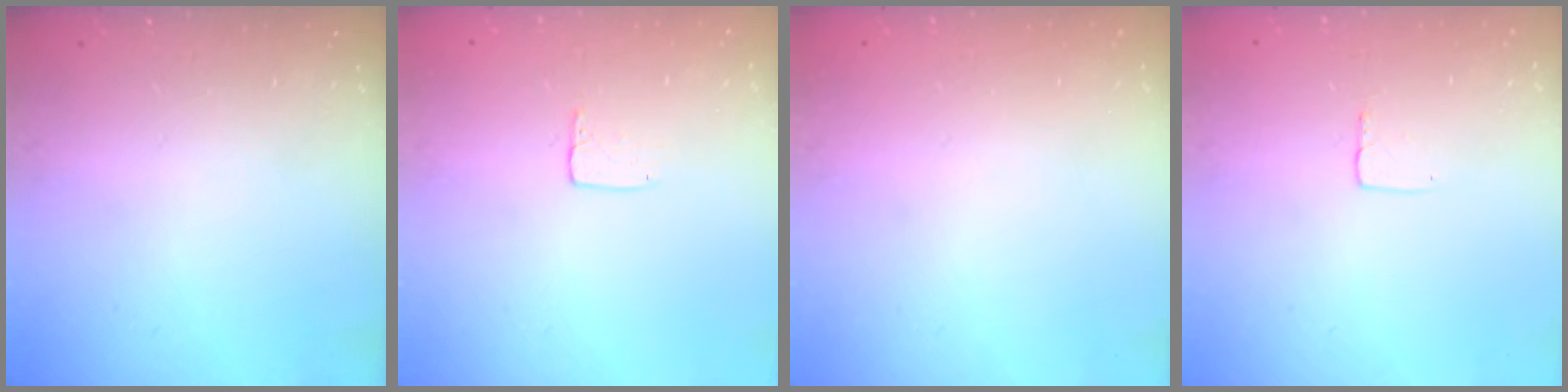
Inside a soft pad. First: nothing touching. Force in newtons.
{"total": 3.9, "press": 3.9, "slide": 0.1}
{"total": 0.0}
{"total": 2.7, "press": 2.7, "slide": 0.1}